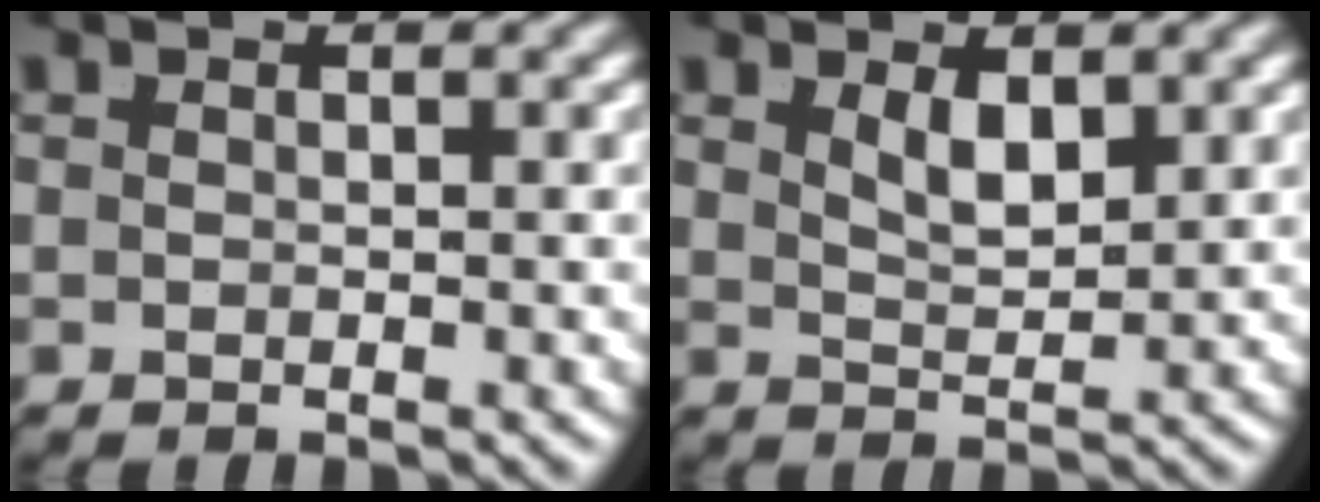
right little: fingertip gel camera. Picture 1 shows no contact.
{"total": 2.1, "force": [1.2, 0.2, 1.7], "torque": [-0.019, -0.015, 0.029]}